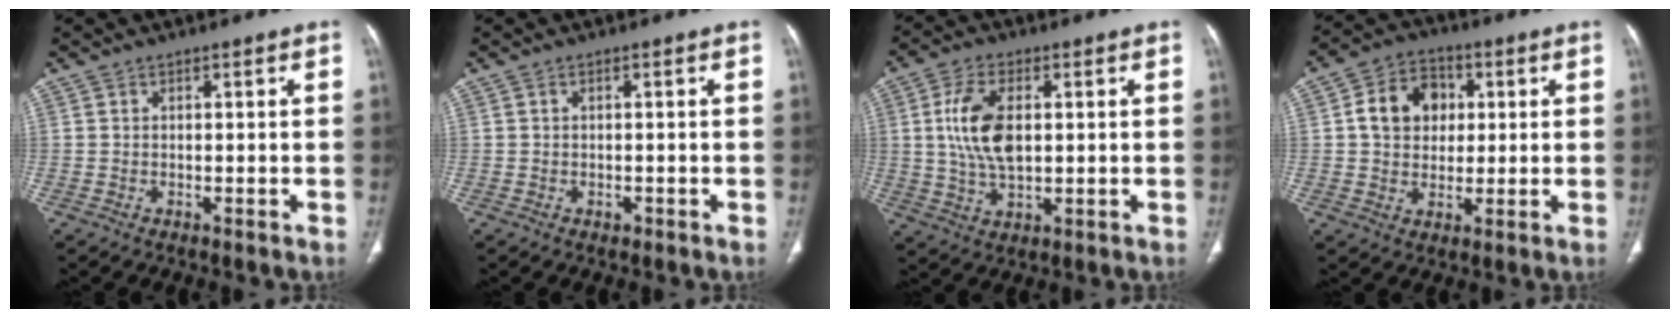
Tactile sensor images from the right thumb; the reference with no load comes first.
{"total": 0.9, "force": [-0.3, 0.6, 0.6], "torque": [-0.007, 0.000, -0.004]}
{"total": 10.7, "force": [1.6, 5.7, 8.9], "torque": [-0.179, -0.002, 0.034]}
{"total": 10.3, "force": [1.9, 8.2, 5.9], "torque": [-0.071, 0.009, 0.026]}